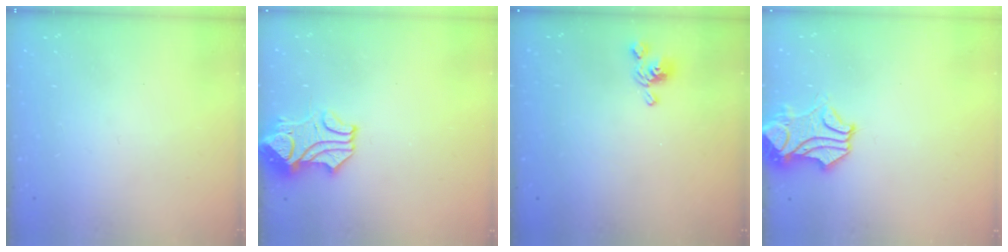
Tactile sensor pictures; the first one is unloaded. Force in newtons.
{"total": 1.6, "press": 1.3, "slide": 0.9}
{"total": 5.5, "press": 5.5, "slide": 0.1}
{"total": 1.7, "press": 1.1, "slide": 1.2}